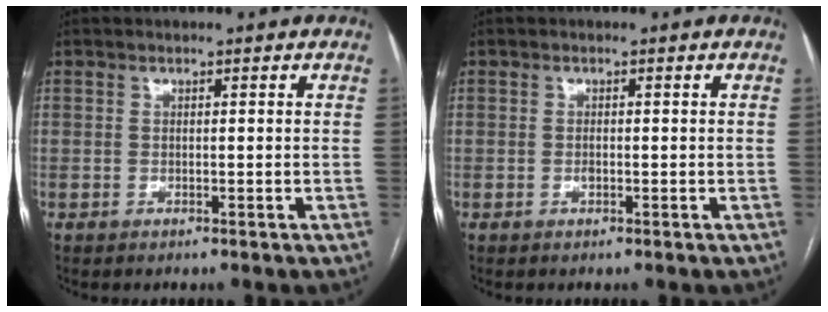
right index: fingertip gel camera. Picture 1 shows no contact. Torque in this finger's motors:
{"motor_torque": [0.14, -0.14, -0.01, 0.03]}